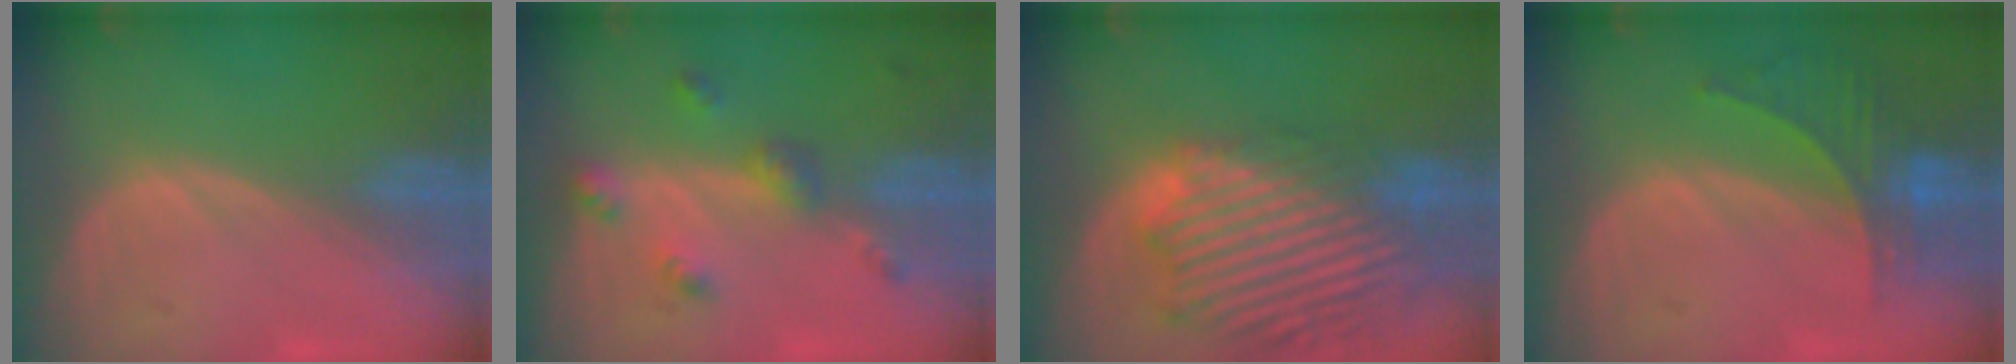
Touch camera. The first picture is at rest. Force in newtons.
{"total": 4.9, "press": 4.4, "slide": 2.2}
{"total": 14.1, "press": 12.1, "slide": 7.2}
{"total": 5.6, "press": 5.6, "slide": 0.9}